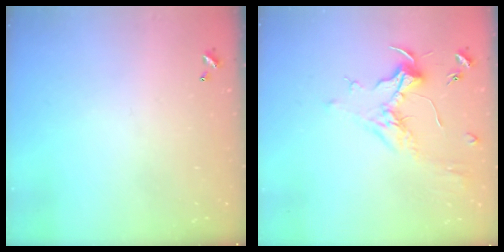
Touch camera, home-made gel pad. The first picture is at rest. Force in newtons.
{"total": 2.0, "press": 1.9, "slide": 0.7}